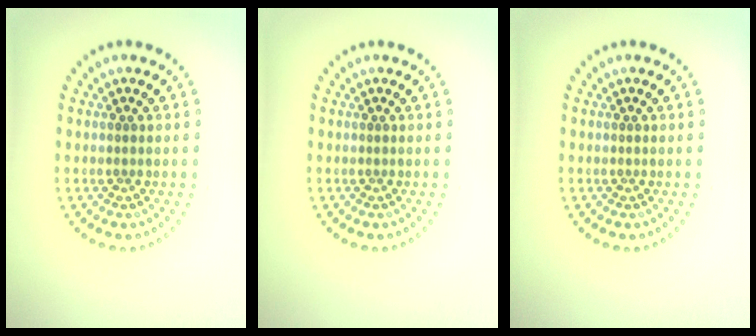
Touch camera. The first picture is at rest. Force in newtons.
{"total": 0.0}
{"total": 0.0}